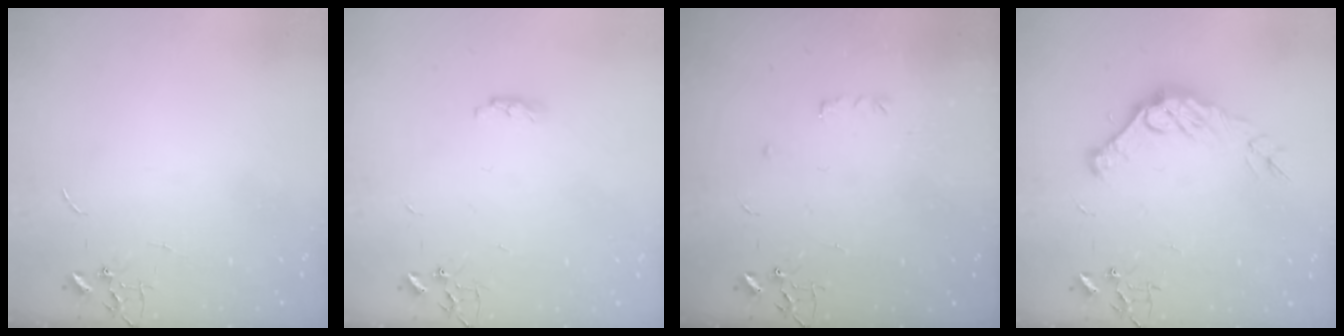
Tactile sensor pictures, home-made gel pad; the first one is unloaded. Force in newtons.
{"total": 3.6, "press": 3.6, "slide": 0.5}
{"total": 3.6, "press": 3.6, "slide": 0.6}
{"total": 13.7, "press": 13.6, "slide": 1.2}